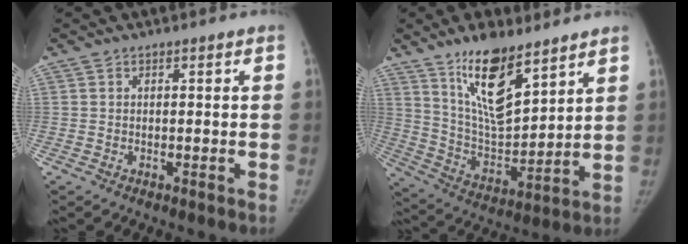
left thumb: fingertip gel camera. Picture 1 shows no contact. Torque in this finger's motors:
{"motor_torque": [1.34, -0.22, 1.63, -1.14, 0.51]}